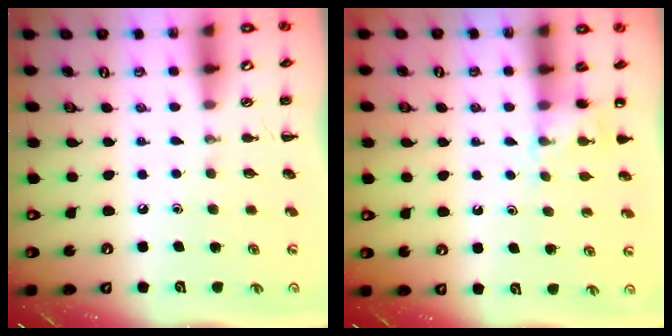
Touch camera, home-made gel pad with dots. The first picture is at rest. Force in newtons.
{"total": 5.3, "press": 5.1, "slide": 1.3}